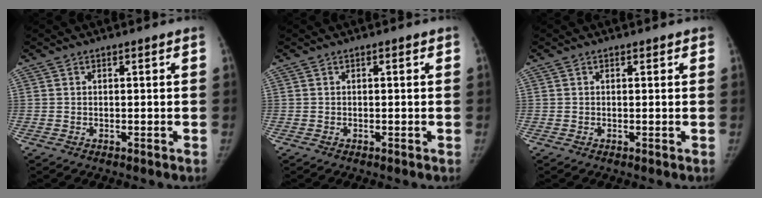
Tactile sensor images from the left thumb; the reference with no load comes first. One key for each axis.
{"total": 0.6, "fx": 0.2, "fy": 0.2, "fz": 0.5, "tx": -0.006, "ty": 0.003, "tz": 0.000}
{"total": 0.9, "fx": 0.6, "fy": 0.6, "fz": 0.4, "tx": 0.006, "ty": -0.001, "tz": 0.003}